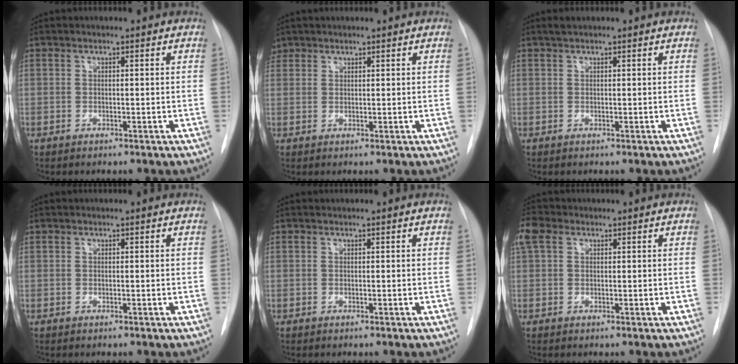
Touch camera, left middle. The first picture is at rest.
{"total": 2.5, "force": [1.8, 1.7, -0.1], "torque": [0.008, 0.009, 0.035]}
{"total": 0.9, "force": [0.7, 0.2, 0.4], "torque": [-0.013, 0.011, 0.016]}
{"total": 0.0}
{"total": 0.0}
{"total": 3.1, "force": [1.5, 2.1, 1.7], "torque": [-0.052, 0.025, 0.033]}